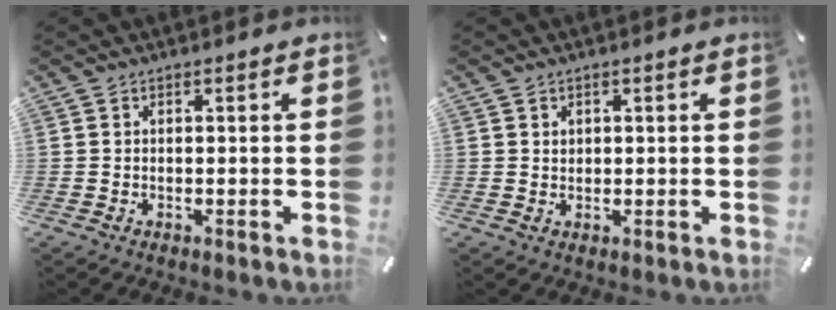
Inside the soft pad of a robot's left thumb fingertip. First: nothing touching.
{"total": 1.3, "force": [0.6, 1.1, 0.2], "torque": [0.004, -0.001, 0.009]}